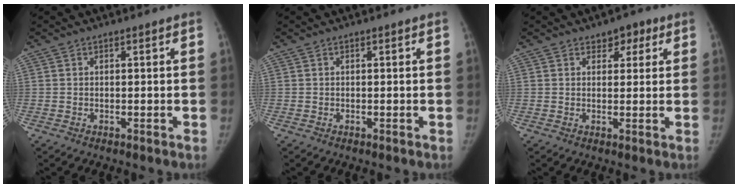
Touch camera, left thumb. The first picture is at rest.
{"total": 0.0}
{"total": 3.6, "force": [2.0, 2.5, 1.7], "torque": [0.009, -0.005, 0.022]}